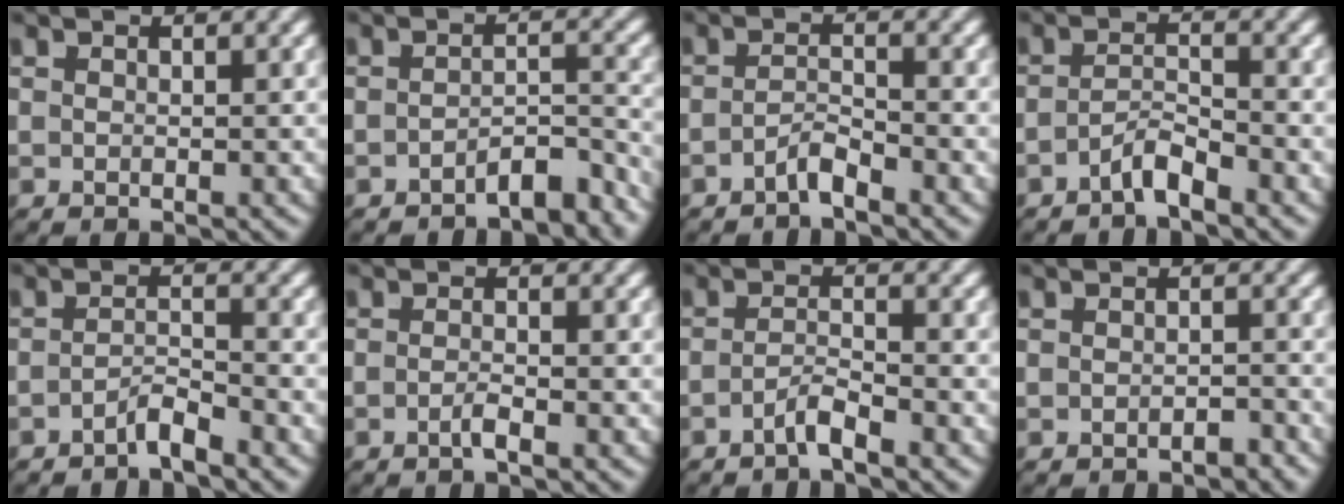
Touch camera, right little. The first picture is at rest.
{"total": 3.9, "force": [-3.5, 0.3, 1.5], "torque": [-0.006, -0.012, -0.054]}
{"total": 2.1, "force": [-2.0, -0.1, 0.8], "torque": [-0.006, -0.011, -0.032]}
{"total": 2.7, "force": [-2.4, 0.3, 1.2], "torque": [-0.012, -0.009, -0.040]}
{"total": 2.3, "force": [-2.1, -0.1, 0.9], "torque": [-0.005, -0.009, -0.037]}
{"total": 1.2, "force": [-1.0, -0.4, 0.6], "torque": [-0.006, -0.002, -0.021]}
{"total": 2.1, "force": [-1.9, -0.3, 1.0], "torque": [-0.010, -0.010, -0.031]}
{"total": 1.5, "force": [-1.5, -0.3, 0.0], "torque": [0.005, -0.004, -0.023]}